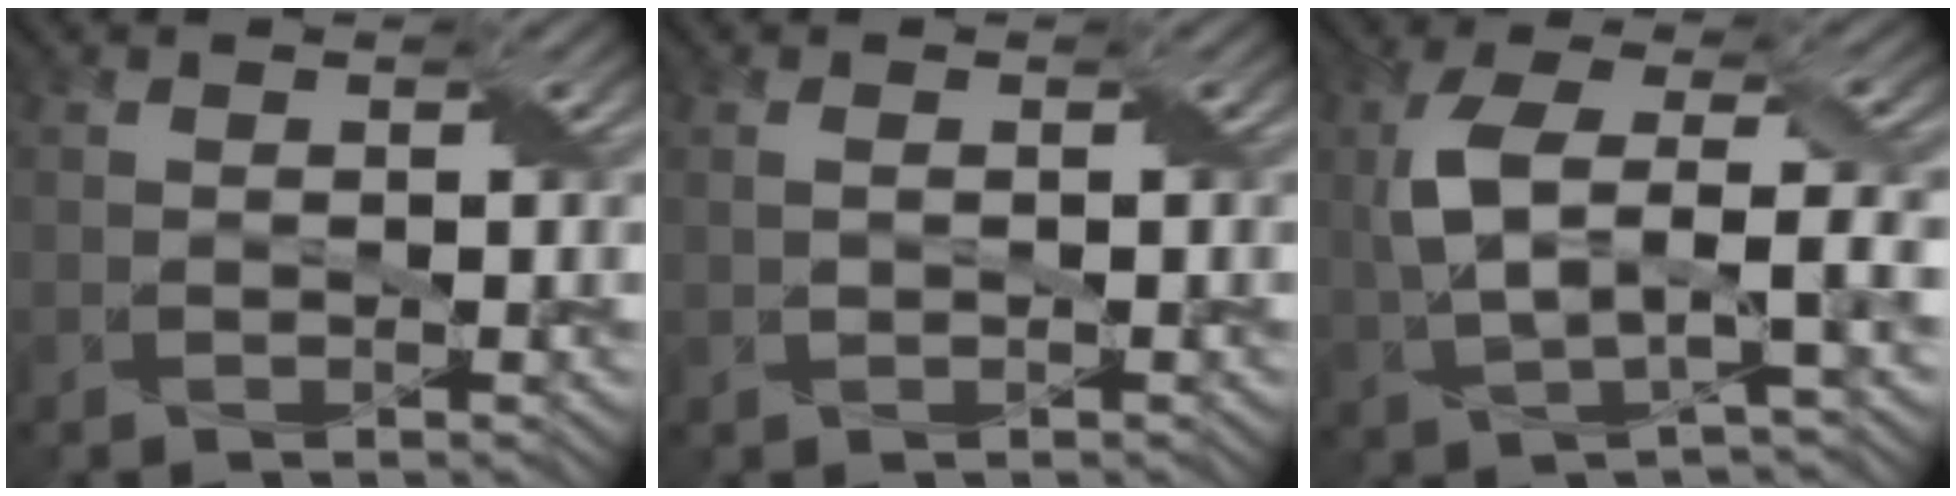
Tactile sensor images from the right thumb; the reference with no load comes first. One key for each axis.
{"total": 0.0}
{"total": 7.5, "fx": 0.5, "fy": 2.8, "fz": 6.9, "tx": -0.152, "ty": 0.012, "tz": 0.008}